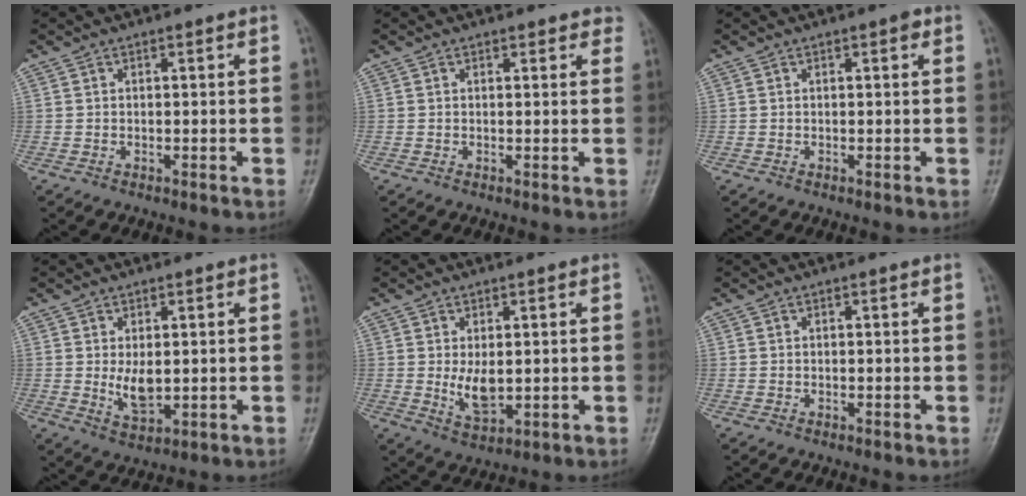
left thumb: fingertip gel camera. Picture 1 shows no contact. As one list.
[{"total": 2.2, "force": [1.8, 1.2, 0.7], "torque": [0.018, -0.003, 0.010]}, {"total": 1.3, "force": [0.6, 0.5, 1.0], "torque": [-0.012, 0.002, 0.004]}, {"total": 5.4, "force": [0.4, 2.9, 4.5], "torque": [-0.067, -0.013, 0.016]}, {"total": 5.7, "force": [0.4, 3.1, 4.8], "torque": [-0.073, -0.013, 0.016]}, {"total": 0.0}]